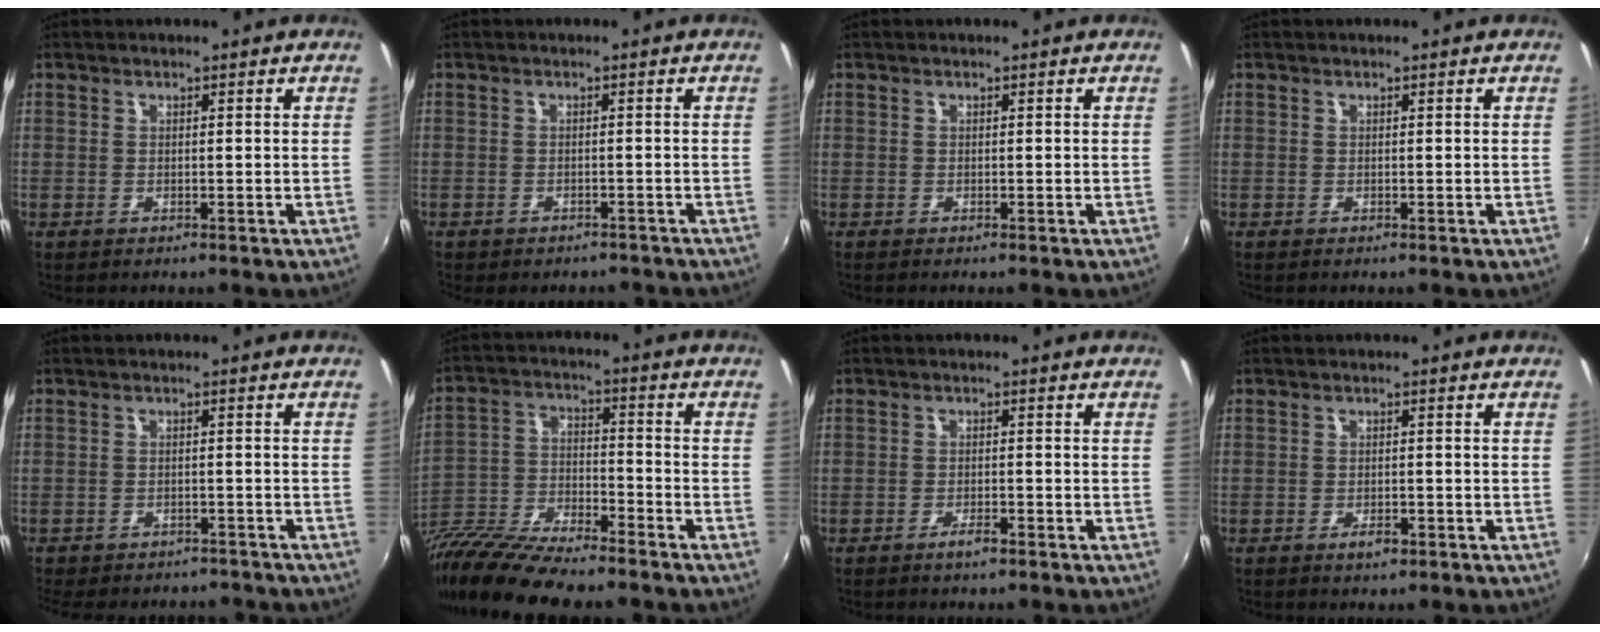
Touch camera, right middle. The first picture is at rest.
{"total": 4.9, "force": [-4.3, 1.7, 1.6], "torque": [-0.034, -0.016, -0.053]}
{"total": 0.0}
{"total": 0.0}
{"total": 11.5, "force": [-9.9, 4.1, 4.1], "torque": [-0.097, -0.016, -0.133]}
{"total": 16.1, "force": [-12.8, 3.8, 9.0], "torque": [-0.192, -0.023, -0.238]}
{"total": 2.3, "force": [-1.7, 0.5, 1.4], "torque": [-0.033, -0.002, -0.033]}
{"total": 2.2, "force": [-1.4, 1.0, 1.4], "torque": [-0.027, -0.004, -0.024]}